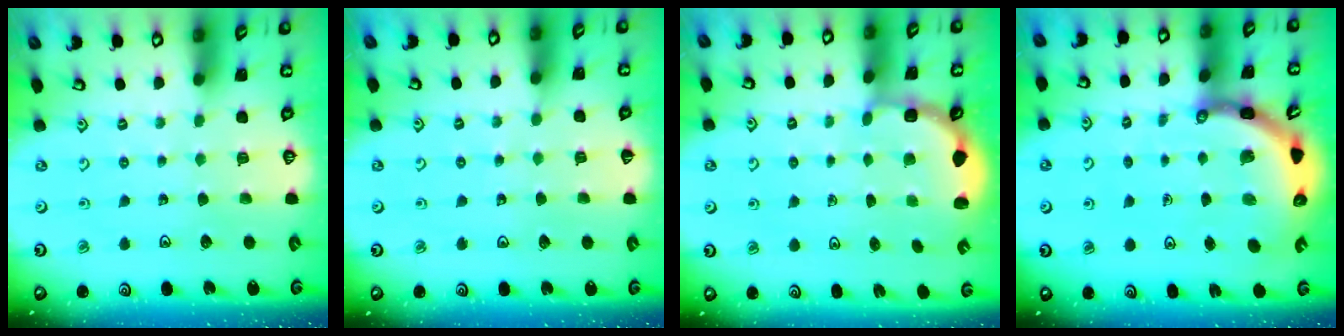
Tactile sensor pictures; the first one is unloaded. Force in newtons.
{"total": 2.0, "press": 2.0, "slide": 0.2}
{"total": 2.9, "press": 2.4, "slide": 1.8}
{"total": 6.8, "press": 6.8, "slide": 0.7}